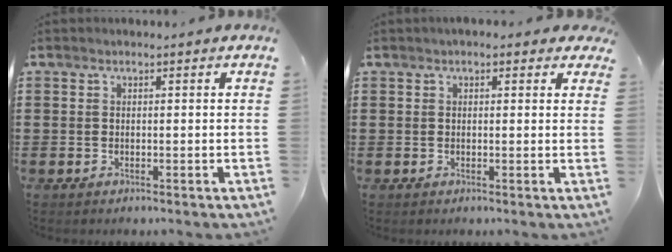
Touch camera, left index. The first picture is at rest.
{"total": 1.3, "force": [0.8, 0.8, 0.6], "torque": [-0.014, 0.009, 0.013]}